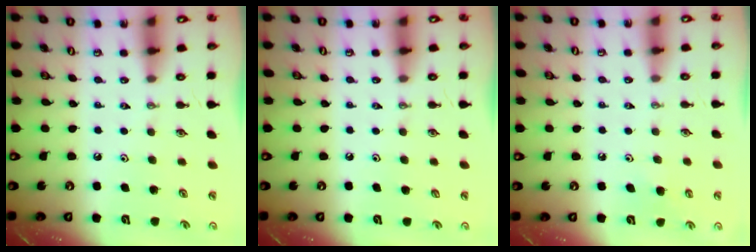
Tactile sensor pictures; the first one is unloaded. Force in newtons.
{"total": 1.1, "press": 0.1, "slide": 1.1}
{"total": 4.5, "press": 4.5, "slide": 0.4}